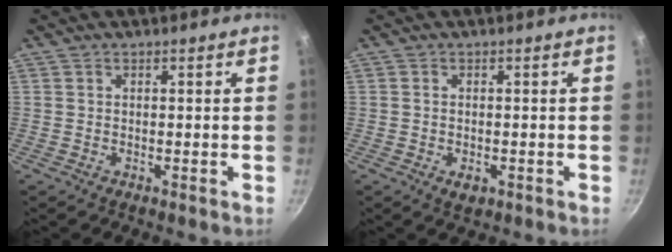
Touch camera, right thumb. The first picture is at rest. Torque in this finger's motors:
{"motor_torque": [-0.62, 0.22, 0.20, 0.22, -0.05]}